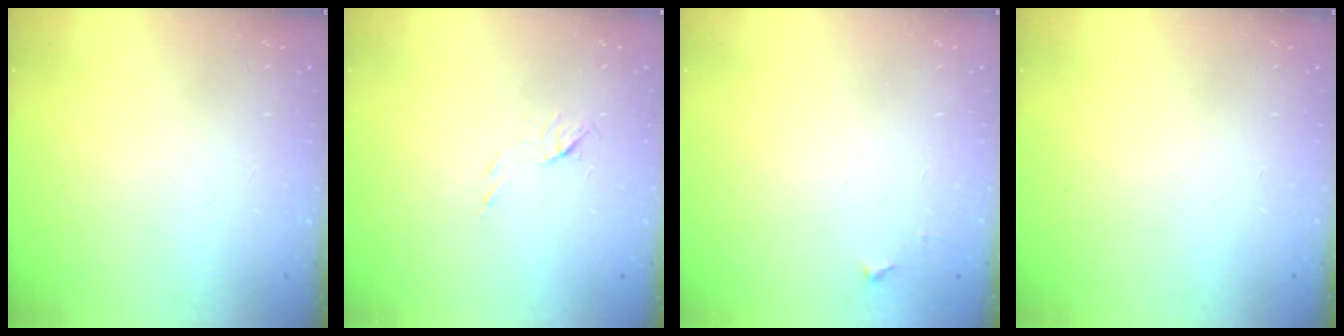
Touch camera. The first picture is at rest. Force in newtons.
{"total": 5.1, "press": 5.0, "slide": 0.8}
{"total": 3.2, "press": 3.2, "slide": 0.4}
{"total": 0.0}